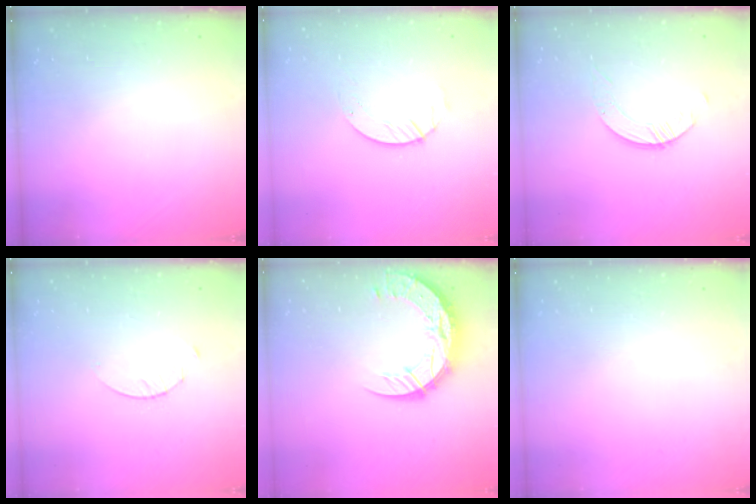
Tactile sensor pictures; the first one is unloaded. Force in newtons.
{"total": 3.3, "press": 3.3, "slide": 0.4}
{"total": 3.0, "press": 3.0, "slide": 0.2}
{"total": 1.7, "press": 1.6, "slide": 0.2}
{"total": 14.5, "press": 14.5, "slide": 1.3}
{"total": 0.0}